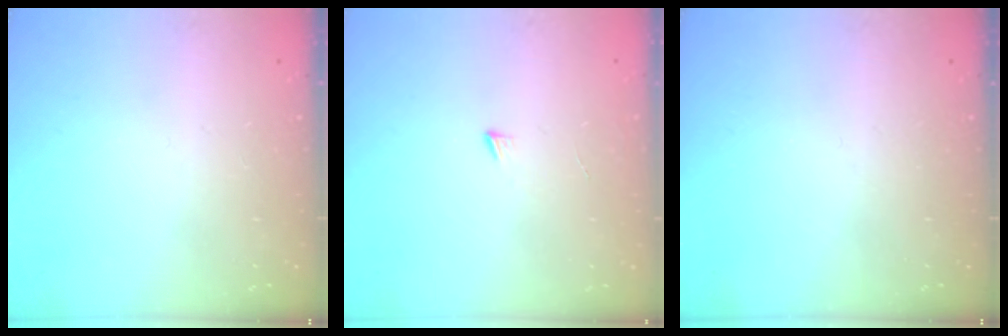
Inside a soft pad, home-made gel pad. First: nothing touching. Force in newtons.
{"total": 3.0, "press": 3.0, "slide": 0.3}
{"total": 0.0}